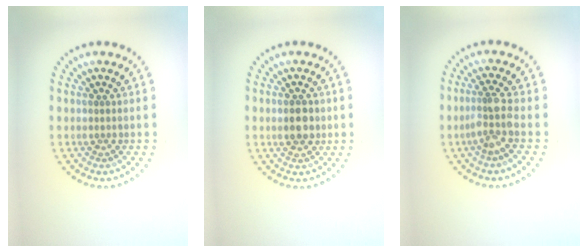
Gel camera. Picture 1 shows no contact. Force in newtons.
{"total": 2.4, "press": 2.4, "slide": 0.2}
{"total": 2.5, "press": 1.9, "slide": 1.6}